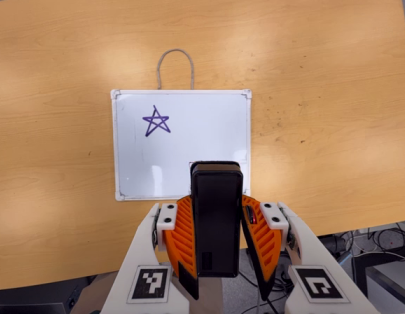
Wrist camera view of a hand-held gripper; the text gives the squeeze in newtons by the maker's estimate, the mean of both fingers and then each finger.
{"total": 7.3, "left": 5.5, "right": 9.0}